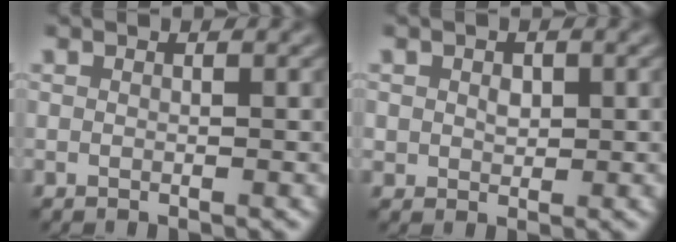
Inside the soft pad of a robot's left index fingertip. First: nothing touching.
{"total": 1.4, "force": [0.4, 1.2, 0.7], "torque": [-0.017, 0.000, 0.007]}